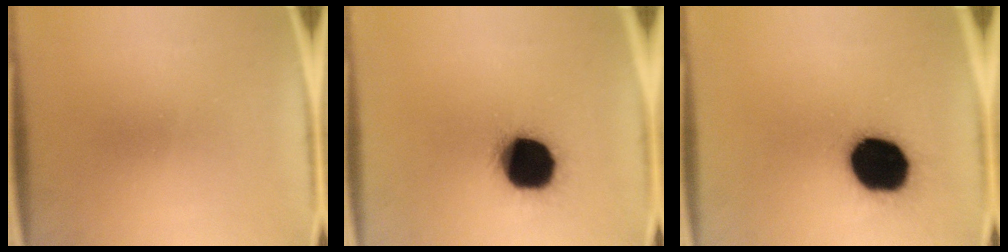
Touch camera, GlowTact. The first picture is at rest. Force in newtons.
{"total": 19.4}
{"total": 19.0}